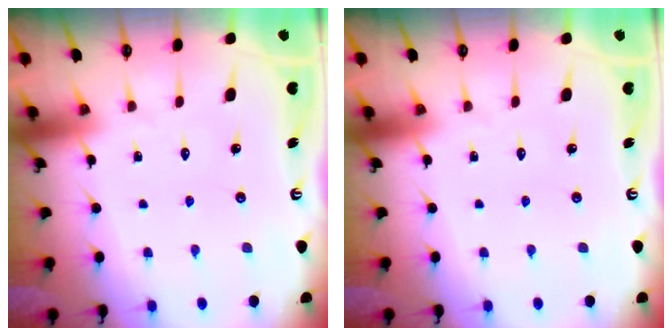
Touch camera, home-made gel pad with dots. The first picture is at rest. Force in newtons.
{"total": 0.0}